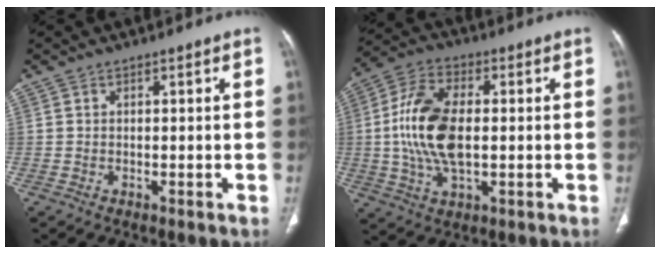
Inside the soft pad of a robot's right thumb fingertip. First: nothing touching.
{"total": 14.5, "force": [0.0, 7.8, 12.2], "torque": [-0.249, 0.012, -0.001]}